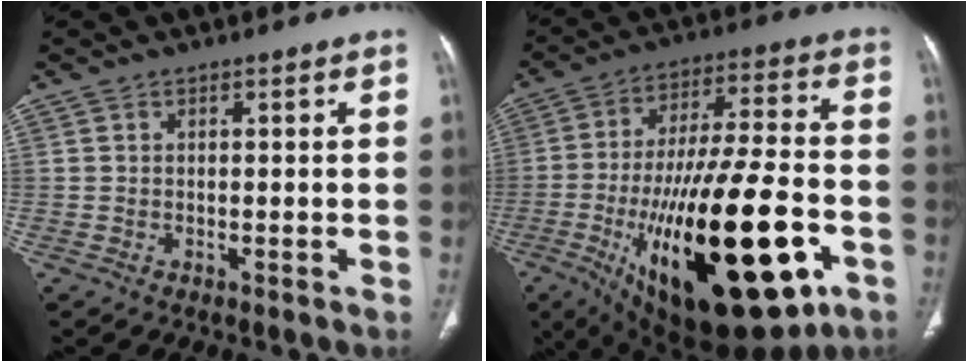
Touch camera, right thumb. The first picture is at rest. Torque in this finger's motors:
{"motor_torque": [2.61, 2.35, 2.77, 0.00, 1.05]}